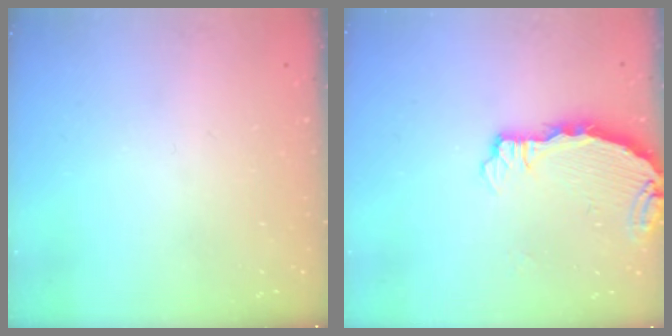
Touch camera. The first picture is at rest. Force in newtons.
{"total": 3.7, "press": 3.7, "slide": 0.4}